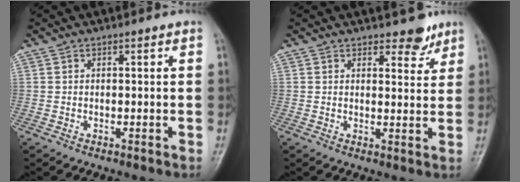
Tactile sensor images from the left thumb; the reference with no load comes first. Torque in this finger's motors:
{"motor_torque": [-0.09, -0.11, -0.10, -0.17, 0.05]}